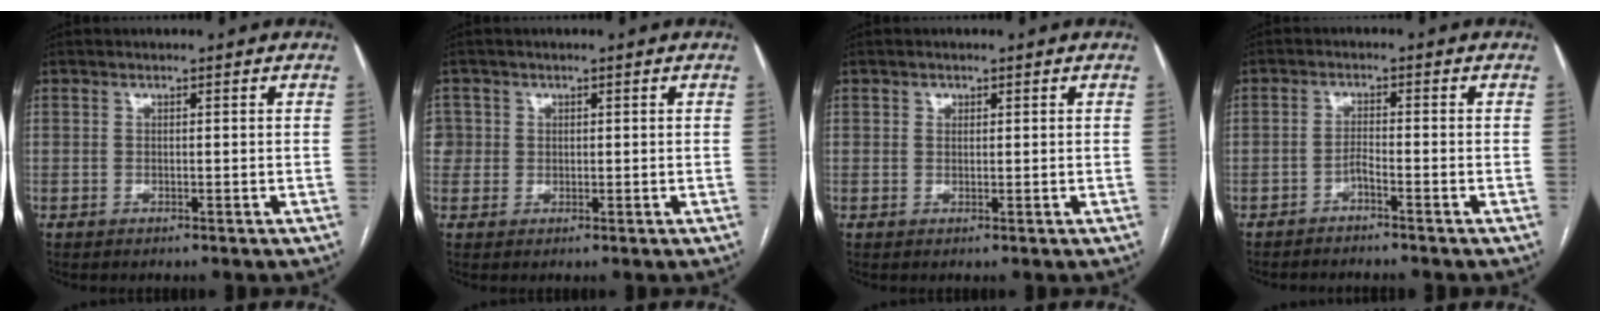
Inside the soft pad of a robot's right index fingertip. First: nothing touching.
{"total": 3.2, "force": [0.5, 3.2, 0.2], "torque": [0.007, 0.011, 0.012]}
{"total": 0.9, "force": [0.4, 0.8, 0.2], "torque": [0.003, 0.000, 0.004]}
{"total": 2.9, "force": [-2.5, -0.5, 1.5], "torque": [-0.022, 0.003, -0.041]}